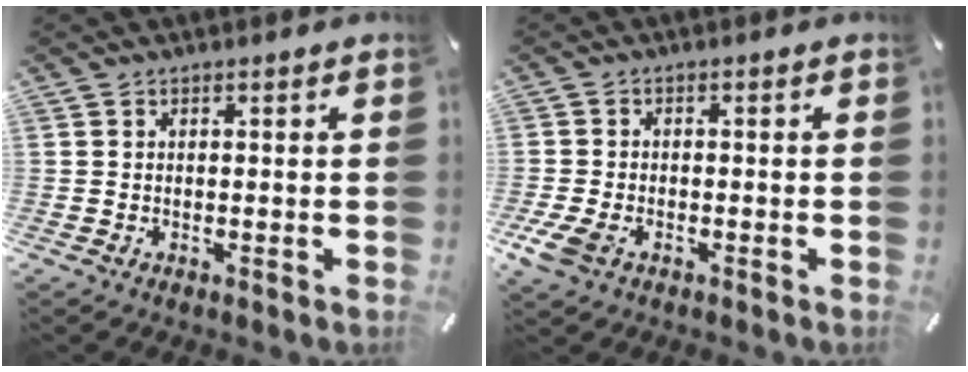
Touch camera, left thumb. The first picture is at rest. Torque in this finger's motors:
{"motor_torque": [0.24, 1.22, 0.41, 0.24, 0.24]}